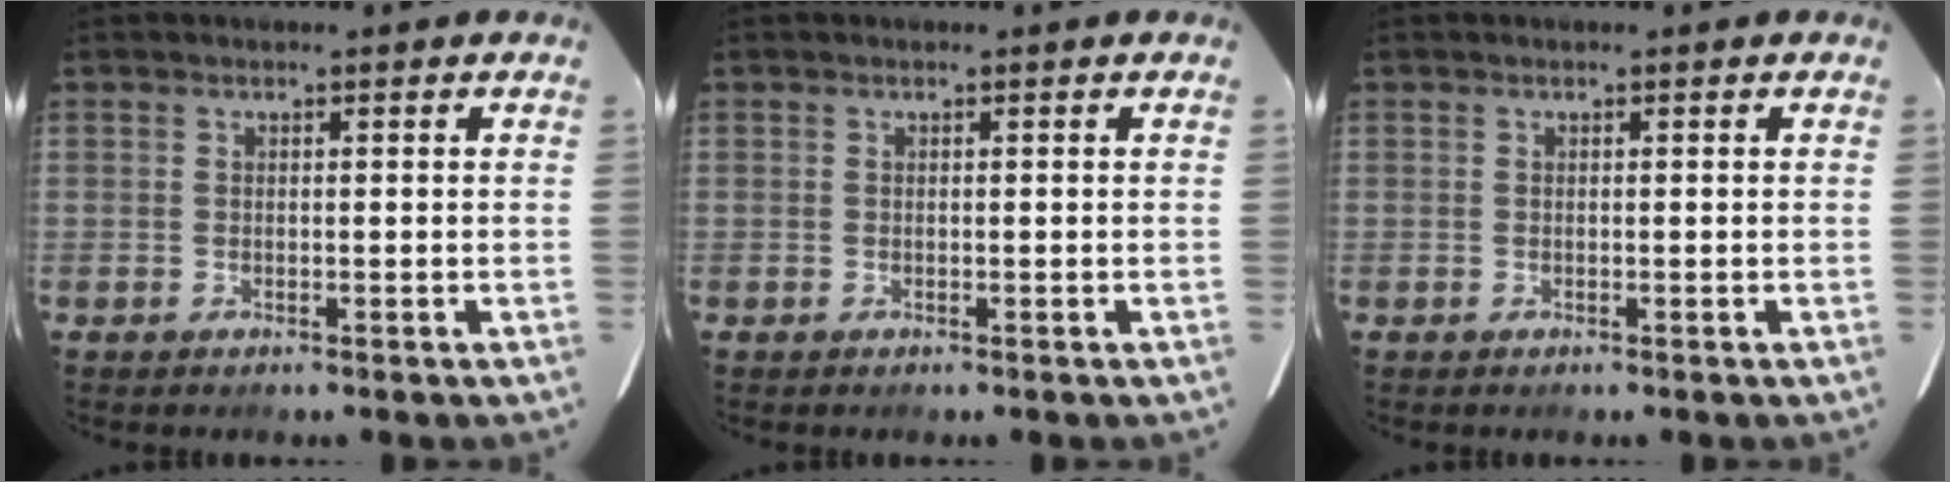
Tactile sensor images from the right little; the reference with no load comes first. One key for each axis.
{"total": 0.0}
{"total": 0.0}